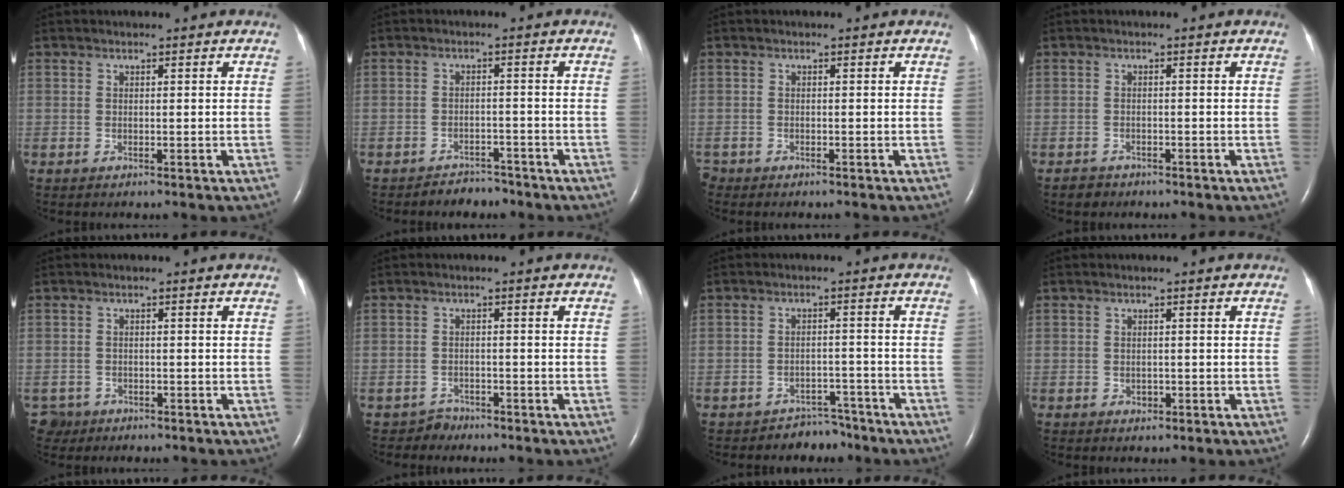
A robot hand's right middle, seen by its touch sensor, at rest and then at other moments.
{"total": 2.7, "force": [-2.6, 0.3, 0.7], "torque": [-0.018, -0.007, -0.044]}
{"total": 1.5, "force": [-1.4, 0.6, 0.1], "torque": [-0.001, -0.002, -0.022]}
{"total": 1.5, "force": [-1.2, 0.9, 0.0], "torque": [-0.009, 0.001, -0.021]}
{"total": 2.4, "force": [-1.6, 1.8, -0.3], "torque": [-0.001, 0.006, -0.027]}
{"total": 1.7, "force": [-1.4, 0.6, -0.8], "torque": [0.014, 0.000, -0.025]}
{"total": 3.8, "force": [-3.4, 1.7, -0.7], "torque": [0.013, 0.010, -0.049]}
{"total": 0.8, "force": [-0.3, 0.7, 0.3], "torque": [-0.006, 0.001, -0.003]}